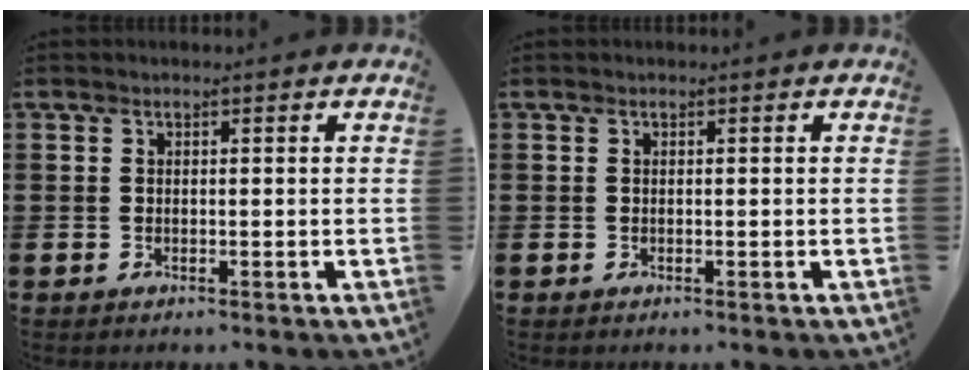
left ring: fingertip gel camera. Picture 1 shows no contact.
{"total": 0.0}